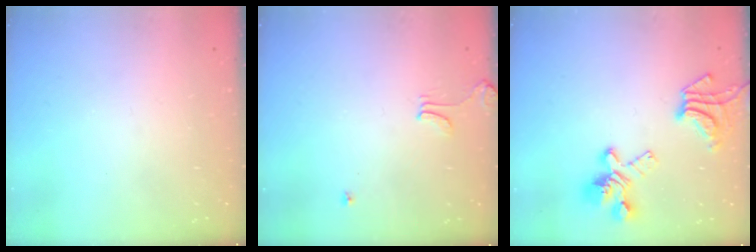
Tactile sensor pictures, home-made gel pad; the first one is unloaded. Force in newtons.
{"total": 1.7, "press": 1.7, "slide": 0.3}
{"total": 11.1, "press": 10.8, "slide": 2.4}